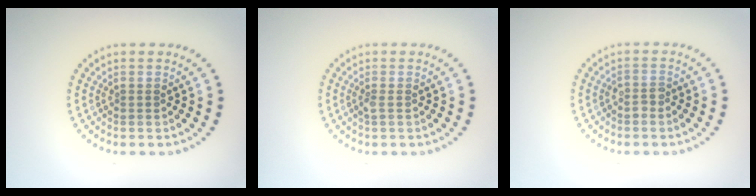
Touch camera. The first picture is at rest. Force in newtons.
{"total": 0.7, "press": 0.6, "slide": 0.3}
{"total": 0.9, "press": 0.8, "slide": 0.5}